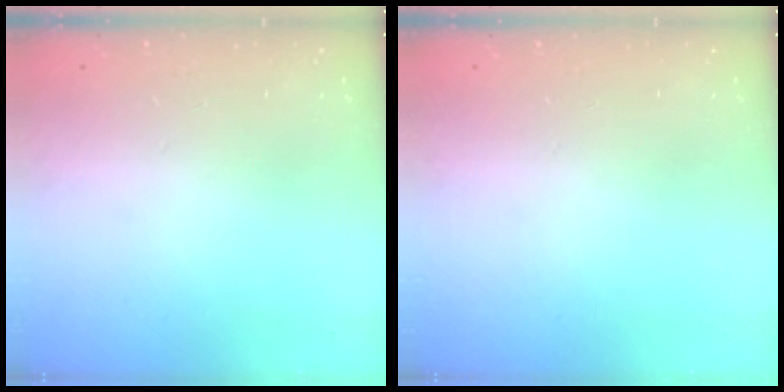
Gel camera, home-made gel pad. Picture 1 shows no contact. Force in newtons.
{"total": 0.0}